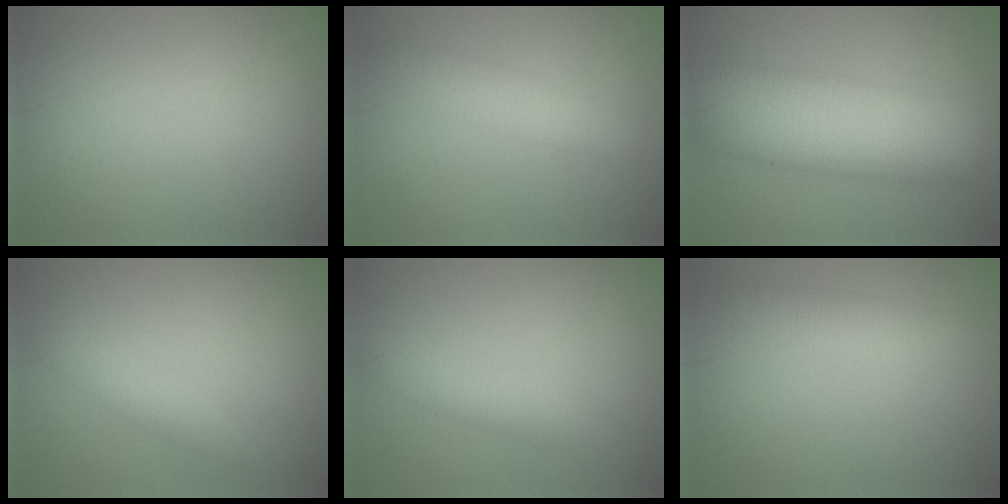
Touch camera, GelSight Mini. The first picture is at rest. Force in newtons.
{"total": 2.9, "press": 2.9, "slide": 0.1}
{"total": 10.5, "press": 10.5, "slide": 0.3}
{"total": 1.7, "press": 1.6, "slide": 0.0}
{"total": 2.0, "press": 2.0, "slide": 0.1}
{"total": 2.5, "press": 2.5, "slide": 0.1}